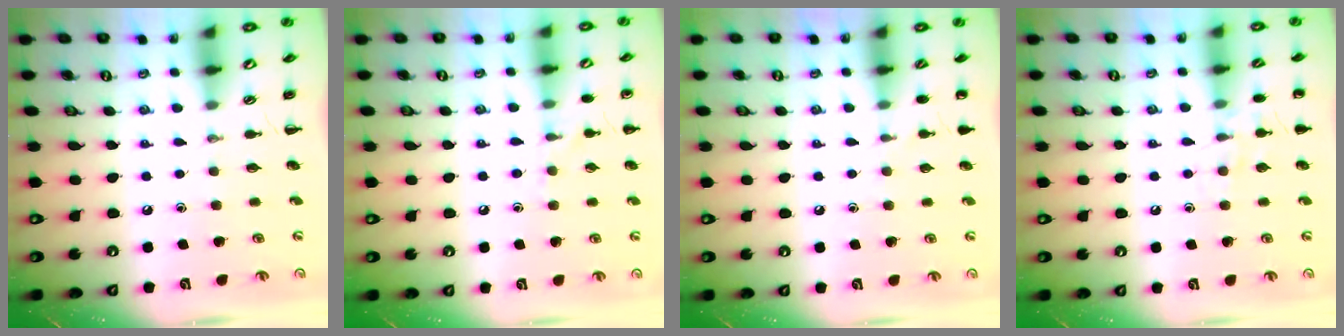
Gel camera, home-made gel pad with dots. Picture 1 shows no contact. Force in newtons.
{"total": 7.1, "press": 6.8, "slide": 2.0}
{"total": 5.7, "press": 5.4, "slide": 1.8}
{"total": 6.9, "press": 6.8, "slide": 1.4}